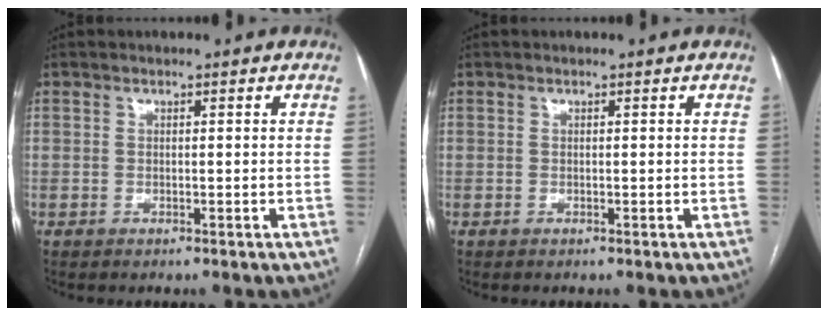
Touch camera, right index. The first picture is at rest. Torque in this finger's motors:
{"motor_torque": [0.10, 0.10, 0.02, 0.00]}